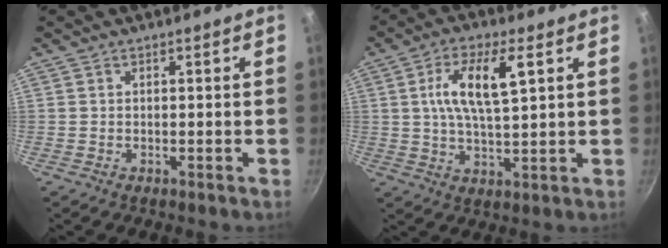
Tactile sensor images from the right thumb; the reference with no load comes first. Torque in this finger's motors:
{"motor_torque": [0.10, 0.17, 0.70, -0.49, 0.08]}